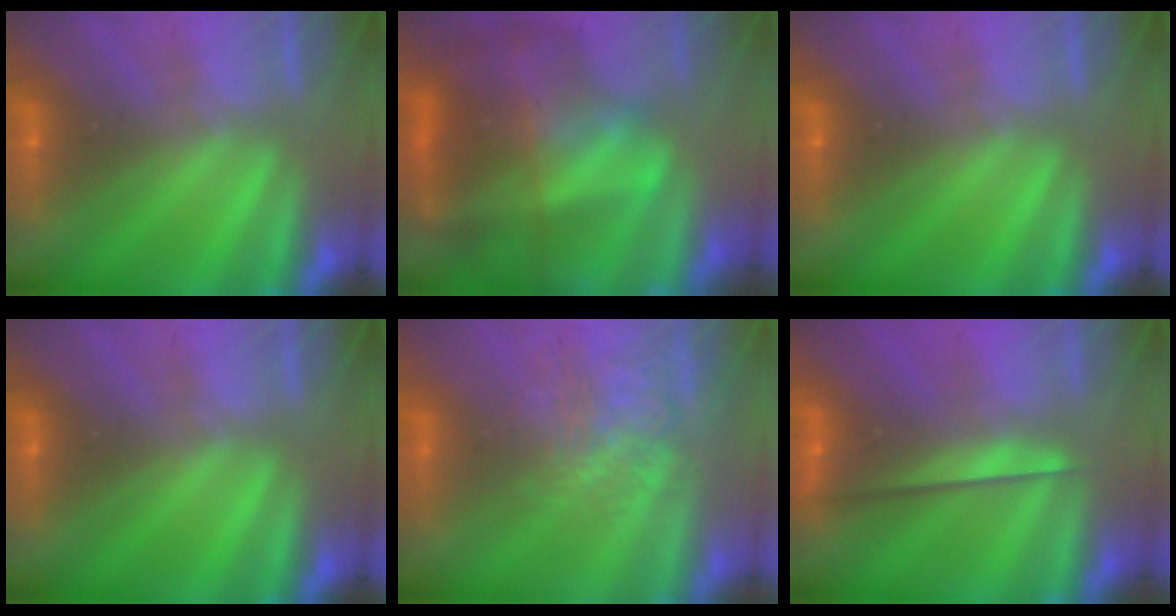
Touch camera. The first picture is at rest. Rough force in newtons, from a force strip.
{"total": 11.3}
{"total": 0.0}
{"total": 0.0}
{"total": 3.8}
{"total": 2.2}